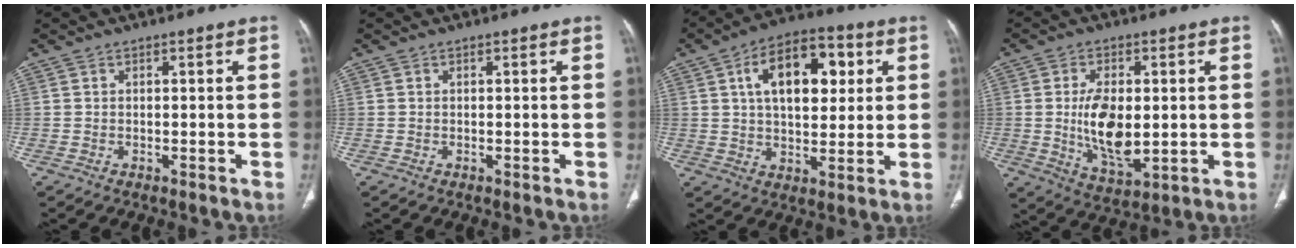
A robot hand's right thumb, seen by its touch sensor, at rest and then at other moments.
{"total": 0.0}
{"total": 15.9, "force": [4.6, 8.9, 12.4], "torque": [-0.163, 0.007, 0.072]}
{"total": 11.9, "force": [0.0, 6.1, 10.2], "torque": [-0.174, -0.016, 0.012]}